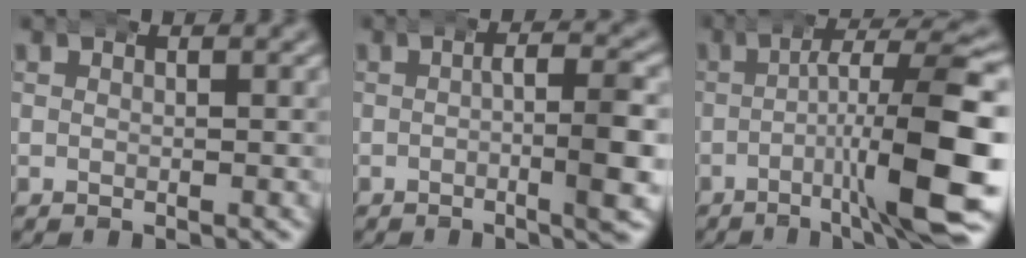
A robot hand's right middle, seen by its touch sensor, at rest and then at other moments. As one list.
[{"total": 4.5, "force": [-0.6, 0.7, 4.4], "torque": [-0.060, 0.008, -0.020]}, {"total": 8.7, "force": [-1.9, 1.4, 8.3], "torque": [-0.116, 0.006, -0.030]}]